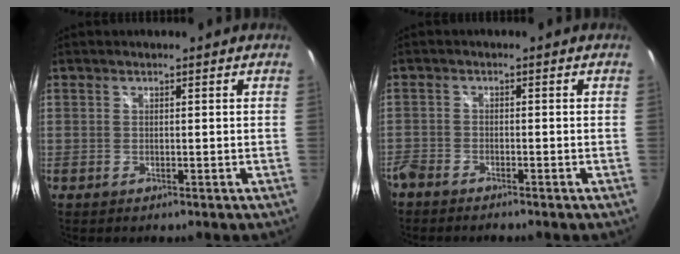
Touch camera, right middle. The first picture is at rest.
{"total": 3.7, "force": [-3.3, 1.1, 1.2], "torque": [-0.043, -0.012, -0.066]}